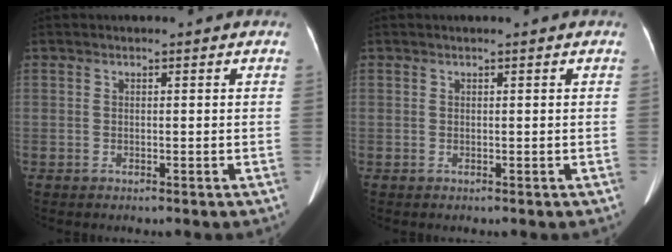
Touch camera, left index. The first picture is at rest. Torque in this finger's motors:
{"motor_torque": [0.62, -1.15, -0.02, -0.06]}